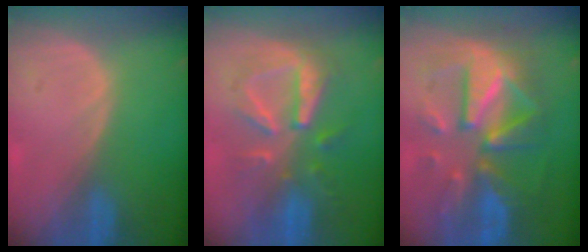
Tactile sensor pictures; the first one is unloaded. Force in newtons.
{"total": 8.3, "press": 8.2, "slide": 0.8}
{"total": 12.4, "press": 12.3, "slide": 1.2}